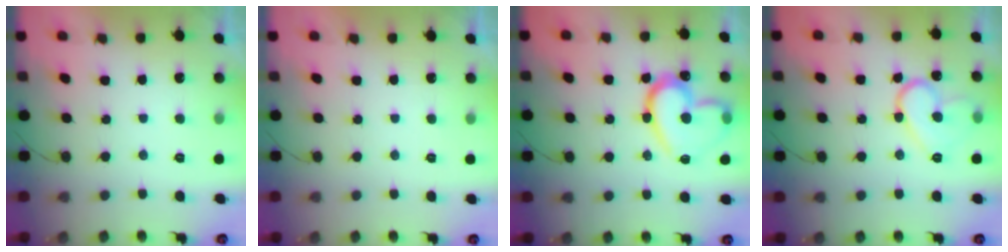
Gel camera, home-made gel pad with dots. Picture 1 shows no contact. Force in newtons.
{"total": 1.9, "press": 1.9, "slide": 0.1}
{"total": 19.6, "press": 19.5, "slide": 2.0}
{"total": 11.5, "press": 11.5, "slide": 0.9}